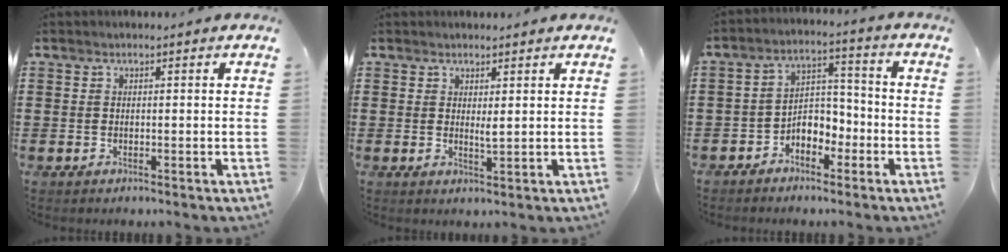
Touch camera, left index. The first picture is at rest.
{"total": 2.0, "force": [1.1, 0.2, 1.7], "torque": [-0.035, -0.001, 0.019]}
{"total": 4.5, "force": [-3.2, 2.7, 1.7], "torque": [-0.035, 0.012, -0.064]}